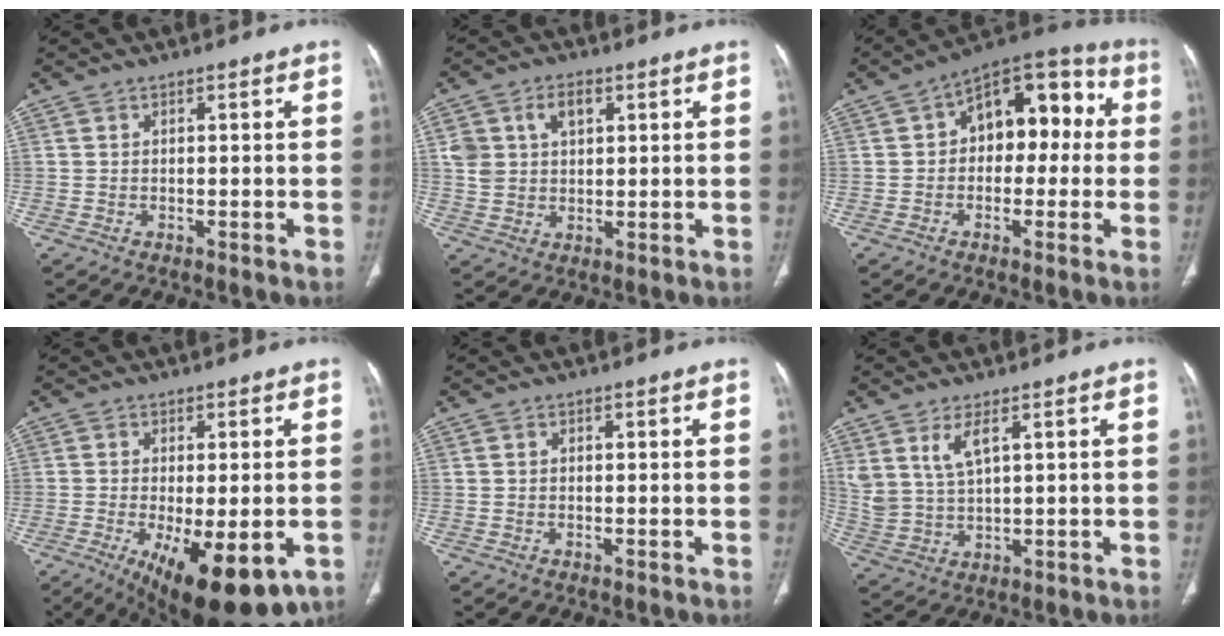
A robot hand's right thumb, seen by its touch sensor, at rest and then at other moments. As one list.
[{"total": 7.3, "force": [2.8, 5.0, 4.6], "torque": [-0.066, -0.001, 0.057]}, {"total": 14.4, "force": [1.7, 9.0, 11.1], "torque": [-0.102, 0.047, 0.012]}, {"total": 16.6, "force": [-6.9, 6.4, 13.7], "torque": [-0.187, -0.019, -0.089]}, {"total": 0.0}, {"total": 6.3, "force": [3.3, 2.5, 4.8], "torque": [-0.102, -0.018, 0.081]}]